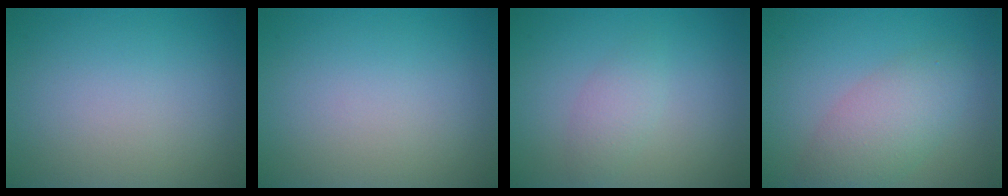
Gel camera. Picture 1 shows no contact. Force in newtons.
{"total": 0.0}
{"total": 1.7, "press": 1.7, "slide": 0.1}
{"total": 4.4, "press": 4.4, "slide": 0.2}